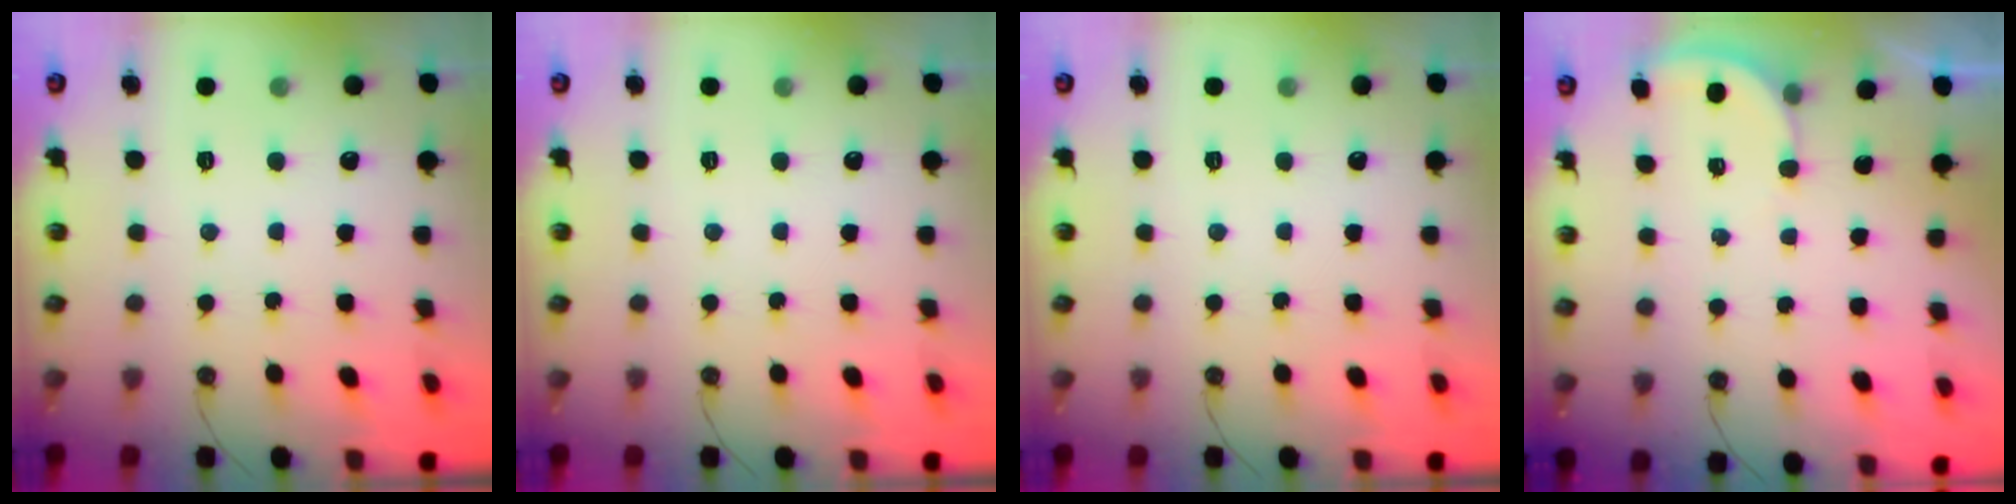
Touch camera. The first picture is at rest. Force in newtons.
{"total": 0.0}
{"total": 0.0}
{"total": 2.3, "press": 2.3, "slide": 0.2}